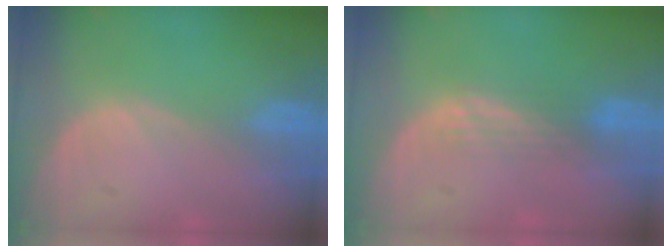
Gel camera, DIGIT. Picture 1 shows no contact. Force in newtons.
{"total": 2.9, "press": 2.5, "slide": 1.5}